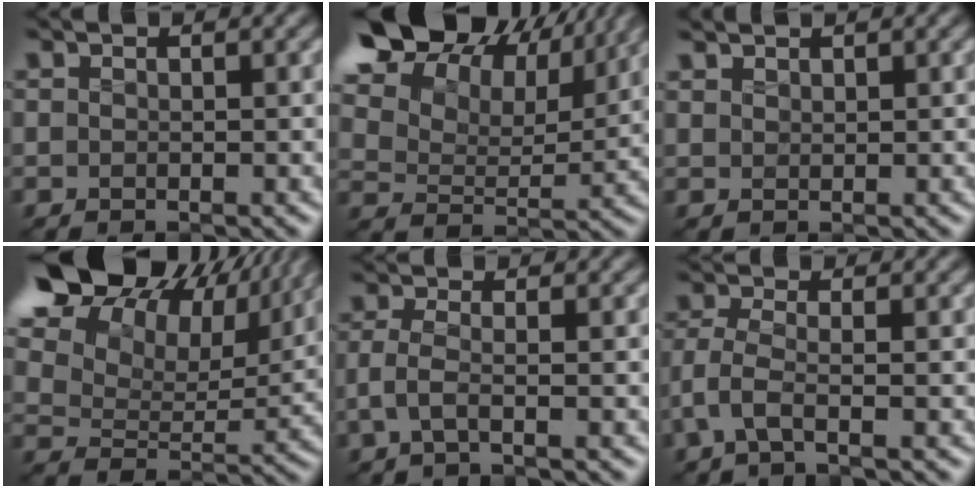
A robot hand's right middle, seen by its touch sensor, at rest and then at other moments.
{"total": 20.0, "force": [12.8, 11.8, 9.8], "torque": [-0.223, 0.055, 0.235]}
{"total": 1.2, "force": [1.2, 0.3, 0.1], "torque": [-0.008, 0.005, 0.028]}
{"total": 22.2, "force": [13.3, 13.8, 11.2], "torque": [-0.243, 0.068, 0.222]}
{"total": 2.0, "force": [-0.6, 0.5, 1.8], "torque": [-0.046, -0.005, -0.018]}
{"total": 2.6, "force": [-1.3, 0.6, 2.2], "torque": [-0.056, -0.003, -0.035]}